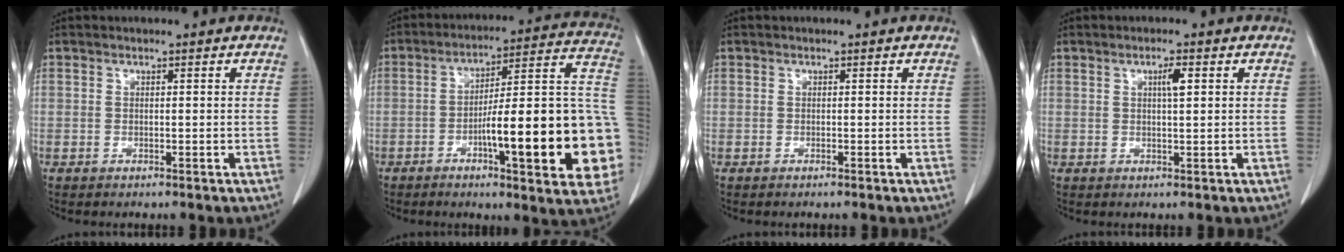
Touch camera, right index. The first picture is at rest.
{"total": 23.5, "force": [-5.8, 3.5, 22.4], "torque": [-0.225, 0.026, -0.075]}
{"total": 0.0}
{"total": 2.2, "force": [0.8, 0.3, 2.1], "torque": [-0.037, 0.002, 0.013]}